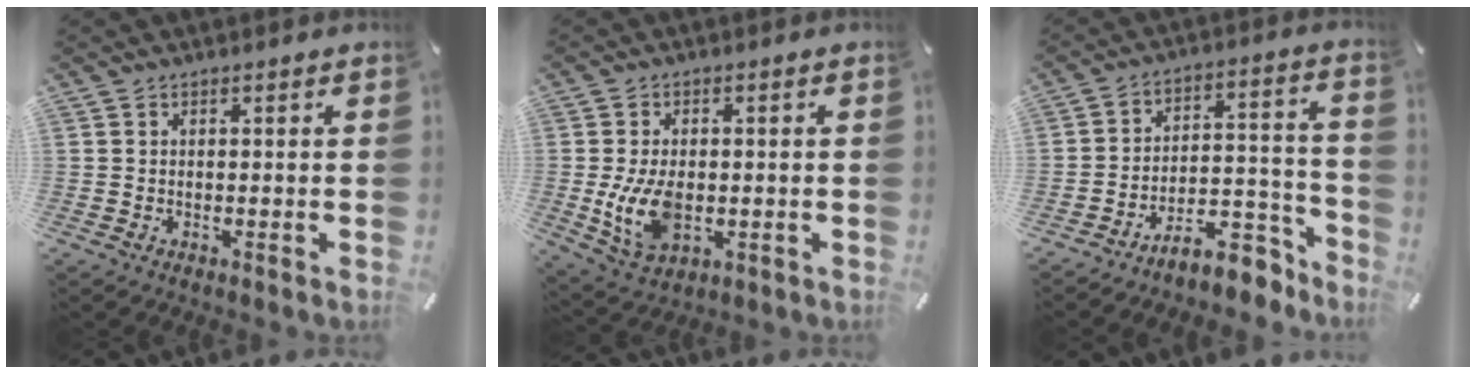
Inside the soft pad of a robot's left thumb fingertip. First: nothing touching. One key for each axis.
{"total": 9.7, "fx": -1.2, "fy": 6.4, "fz": 7.2, "tx": -0.155, "ty": -0.004, "tz": -0.019}
{"total": 11.2, "fx": -8.5, "fy": 5.2, "fz": 5.0, "tx": -0.034, "ty": 0.042, "tz": -0.149}